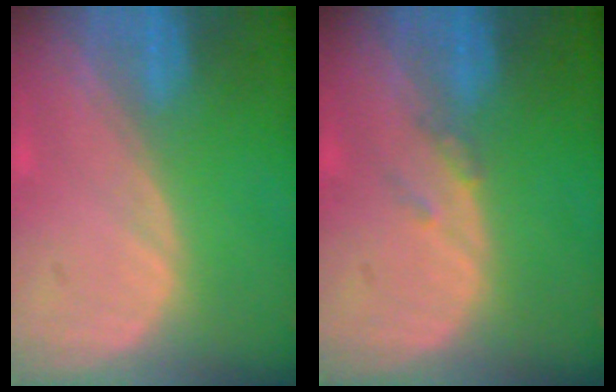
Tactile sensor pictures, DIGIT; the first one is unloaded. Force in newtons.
{"total": 1.2, "press": 1.2, "slide": 0.3}